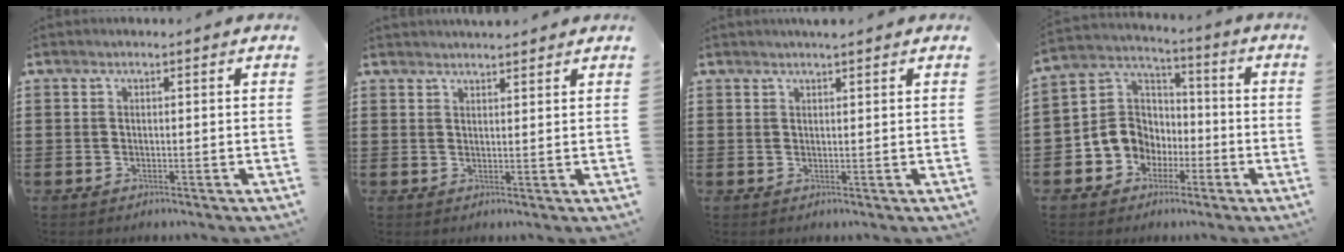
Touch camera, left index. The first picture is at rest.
{"total": 2.1, "force": [2.1, 0.2, 0.2], "torque": [-0.009, 0.000, 0.041]}
{"total": 1.7, "force": [1.5, 0.0, 0.8], "torque": [-0.017, 0.000, 0.027]}
{"total": 7.9, "force": [-2.3, 7.4, 1.8], "torque": [-0.080, 0.007, -0.046]}